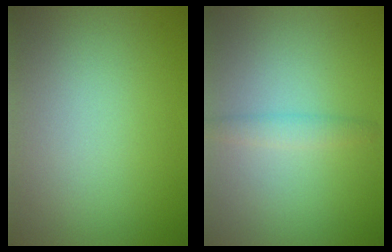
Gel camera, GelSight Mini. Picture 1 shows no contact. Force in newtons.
{"total": 1.4, "press": 1.4, "slide": 0.0}